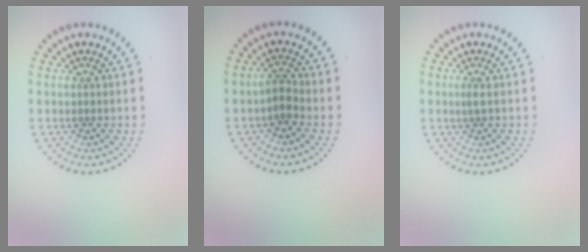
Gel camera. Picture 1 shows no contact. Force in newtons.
{"total": 1.6, "press": 1.3, "slide": 0.8}
{"total": 0.8, "press": 0.6, "slide": 0.6}